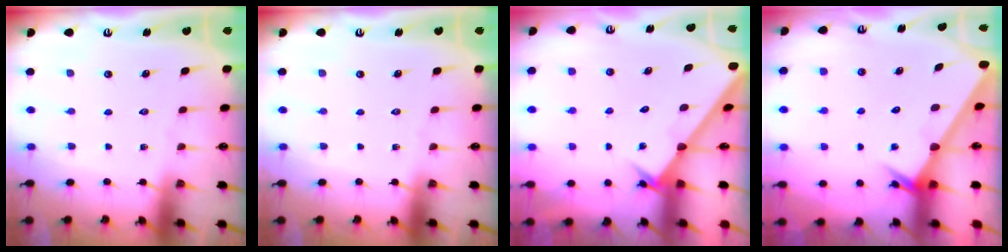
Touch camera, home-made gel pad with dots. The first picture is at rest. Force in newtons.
{"total": 0.0}
{"total": 2.2, "press": 2.2, "slide": 0.2}
{"total": 2.5, "press": 2.5, "slide": 0.1}